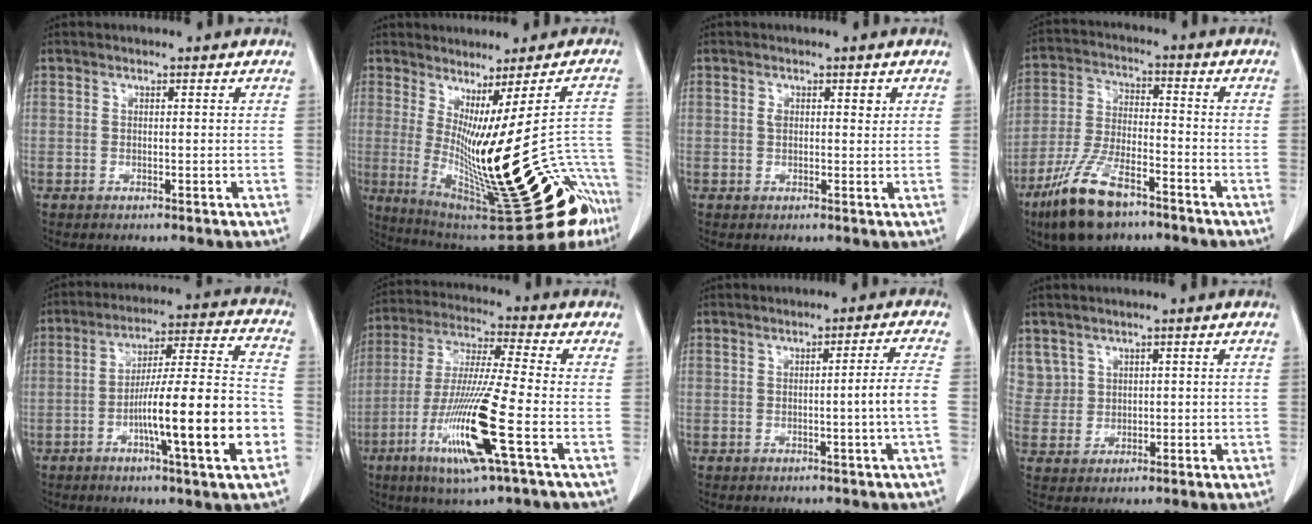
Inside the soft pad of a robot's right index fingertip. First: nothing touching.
{"total": 29.2, "force": [-11.6, 4.8, 26.4], "torque": [-0.307, -0.032, -0.161]}
{"total": 2.1, "force": [0.8, 1.2, 1.5], "torque": [-0.027, 0.009, 0.014]}
{"total": 12.2, "force": [-8.2, 3.8, 8.3], "torque": [-0.178, -0.018, -0.153]}
{"total": 17.3, "force": [-5.3, 0.6, 16.4], "torque": [-0.255, 0.007, -0.083]}
{"total": 15.3, "force": [-5.5, -0.3, 14.2], "torque": [-0.293, -0.027, -0.107]}
{"total": 4.3, "force": [-1.0, -1.3, 4.0], "torque": [-0.056, -0.002, -0.014]}
{"total": 4.0, "force": [2.2, 3.4, 0.0], "torque": [0.006, 0.010, 0.049]}